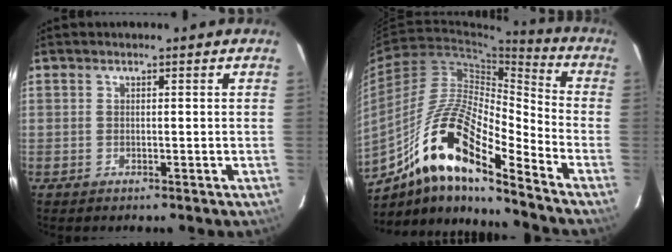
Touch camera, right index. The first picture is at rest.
{"total": 16.8, "force": [-10.4, 3.3, 12.8], "torque": [-0.241, 0.018, -0.177]}